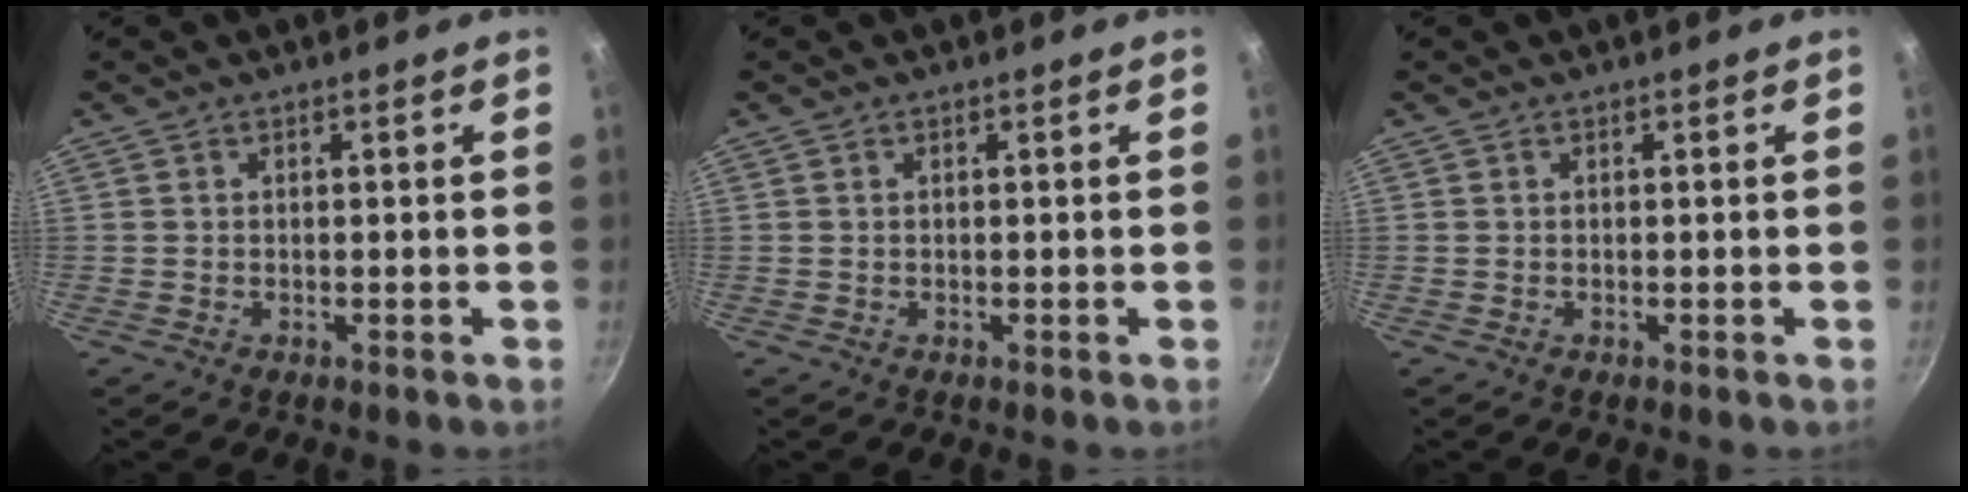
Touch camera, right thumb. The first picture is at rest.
{"total": 0.0}
{"total": 0.0}